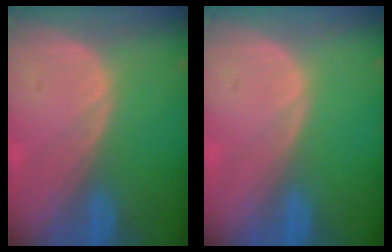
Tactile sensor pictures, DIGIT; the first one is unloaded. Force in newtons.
{"total": 0.0}